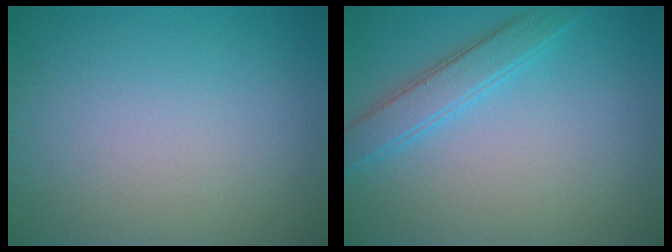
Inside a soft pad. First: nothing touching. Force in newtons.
{"total": 2.8, "press": 2.8, "slide": 0.1}